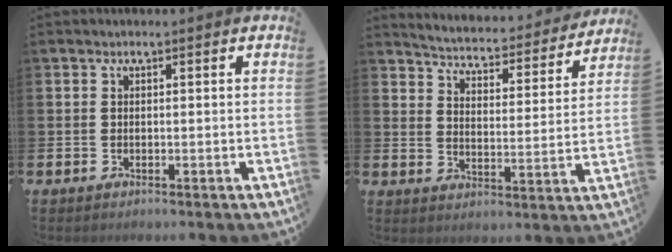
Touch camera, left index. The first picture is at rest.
{"total": 4.5, "force": [4.4, 0.6, 0.8], "torque": [-0.039, -0.044, 0.068]}